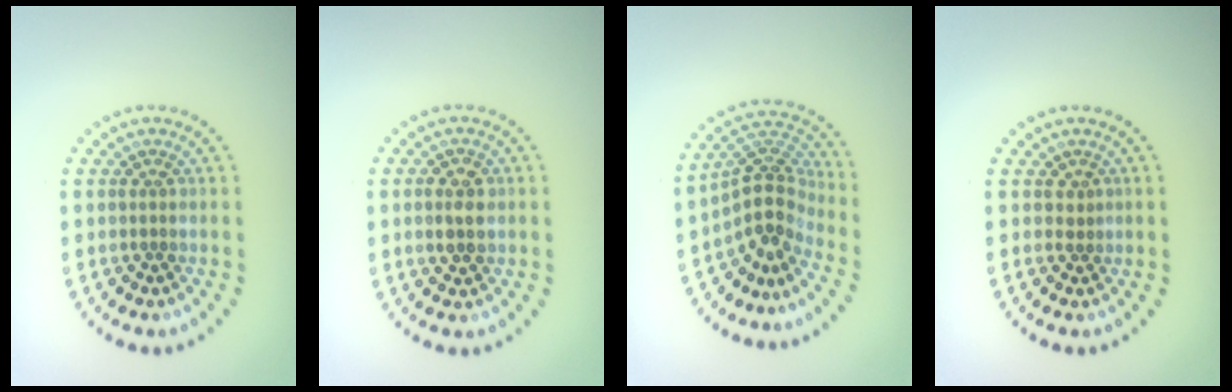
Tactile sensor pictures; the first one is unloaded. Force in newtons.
{"total": 2.3, "press": 2.3, "slide": 0.2}
{"total": 3.9, "press": 2.8, "slide": 2.8}
{"total": 0.7, "press": 0.3, "slide": 0.6}